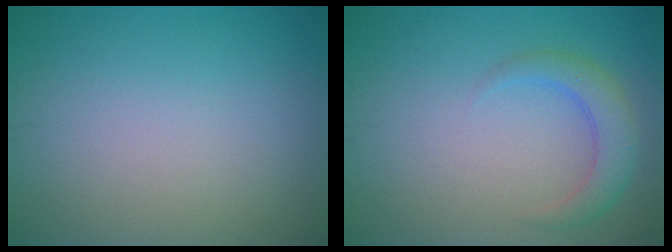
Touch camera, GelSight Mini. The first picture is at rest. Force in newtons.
{"total": 3.0, "press": 3.0, "slide": 0.1}